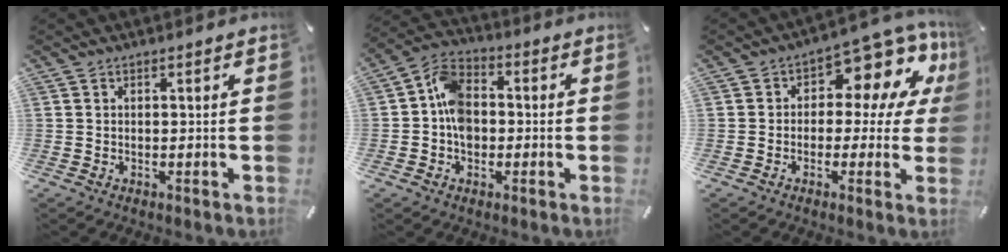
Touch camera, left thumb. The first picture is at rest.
{"total": 8.7, "force": [-1.1, 6.7, 5.4], "torque": [-0.118, 0.022, -0.017]}
{"total": 10.3, "force": [5.2, 5.8, 6.7], "torque": [-0.090, -0.044, 0.089]}